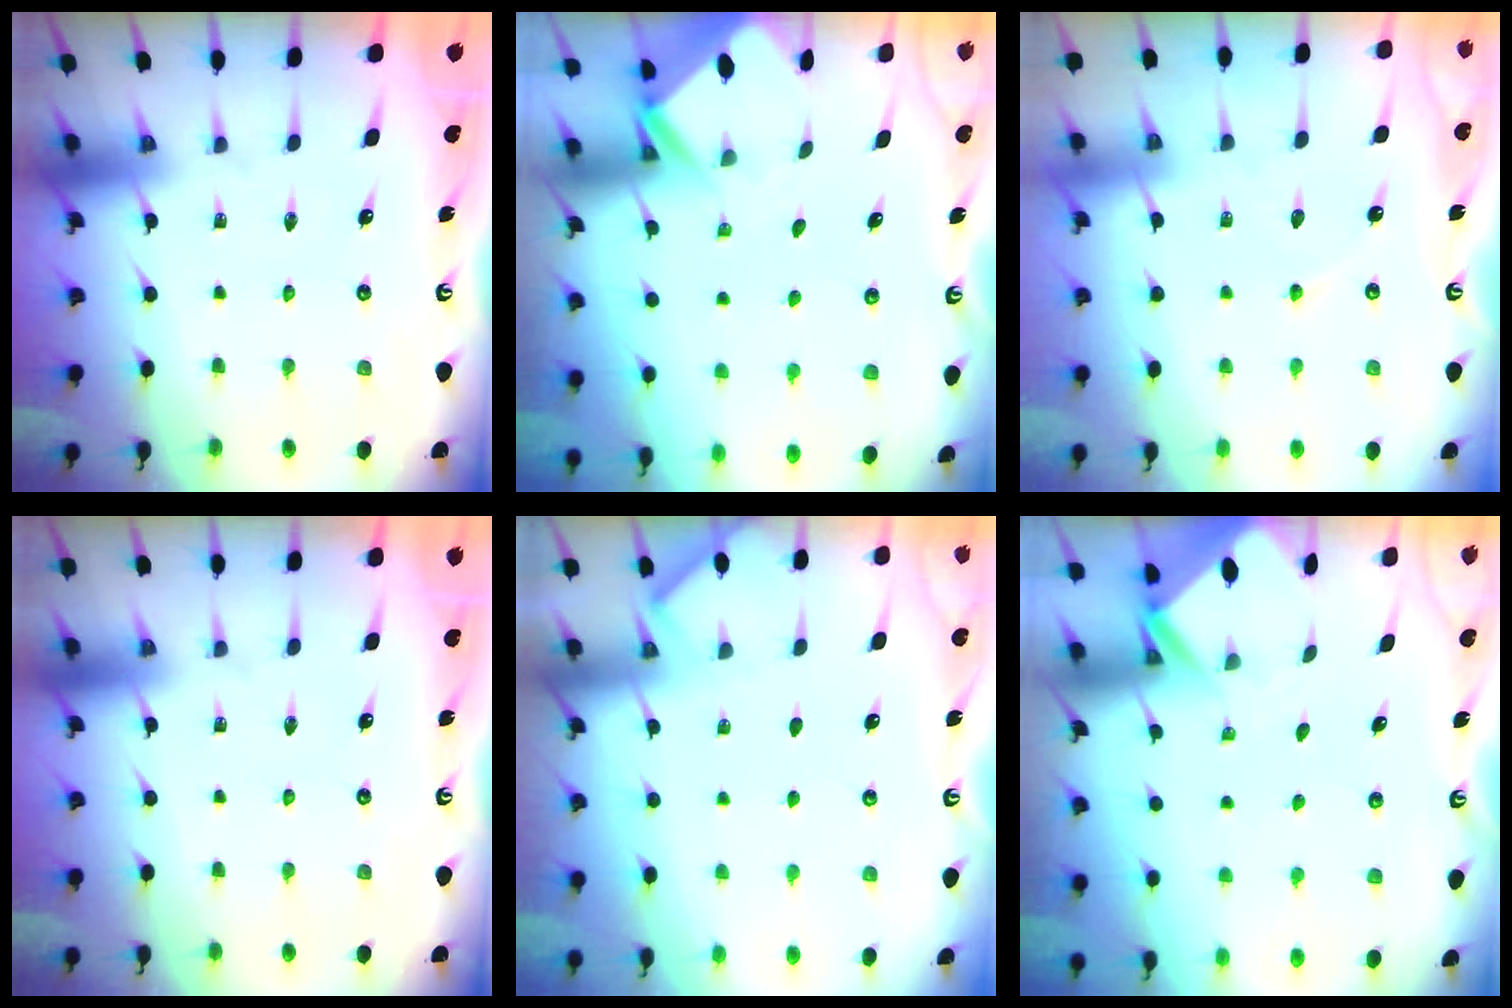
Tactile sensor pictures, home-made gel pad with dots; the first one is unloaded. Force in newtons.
{"total": 2.3, "press": 2.3, "slide": 0.2}
{"total": 2.9, "press": 2.9, "slide": 0.4}
{"total": 0.0}
{"total": 2.8, "press": 2.8, "slide": 0.4}
{"total": 2.3, "press": 2.3, "slide": 0.2}